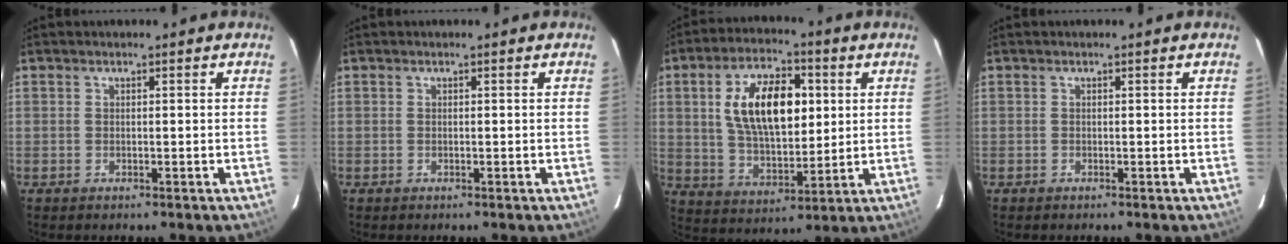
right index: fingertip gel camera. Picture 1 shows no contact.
{"total": 0.0}
{"total": 15.6, "force": [3.6, 8.0, 12.9], "torque": [-0.228, 0.017, 0.070]}
{"total": 0.0}